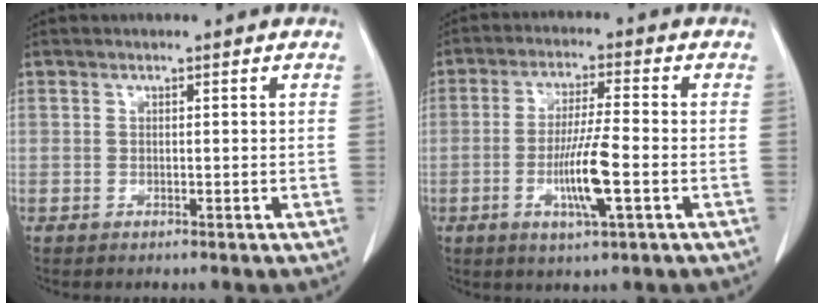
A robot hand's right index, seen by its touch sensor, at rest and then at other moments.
{"total": 8.5, "force": [-2.4, 0.3, 8.2], "torque": [-0.155, -0.010, -0.046]}